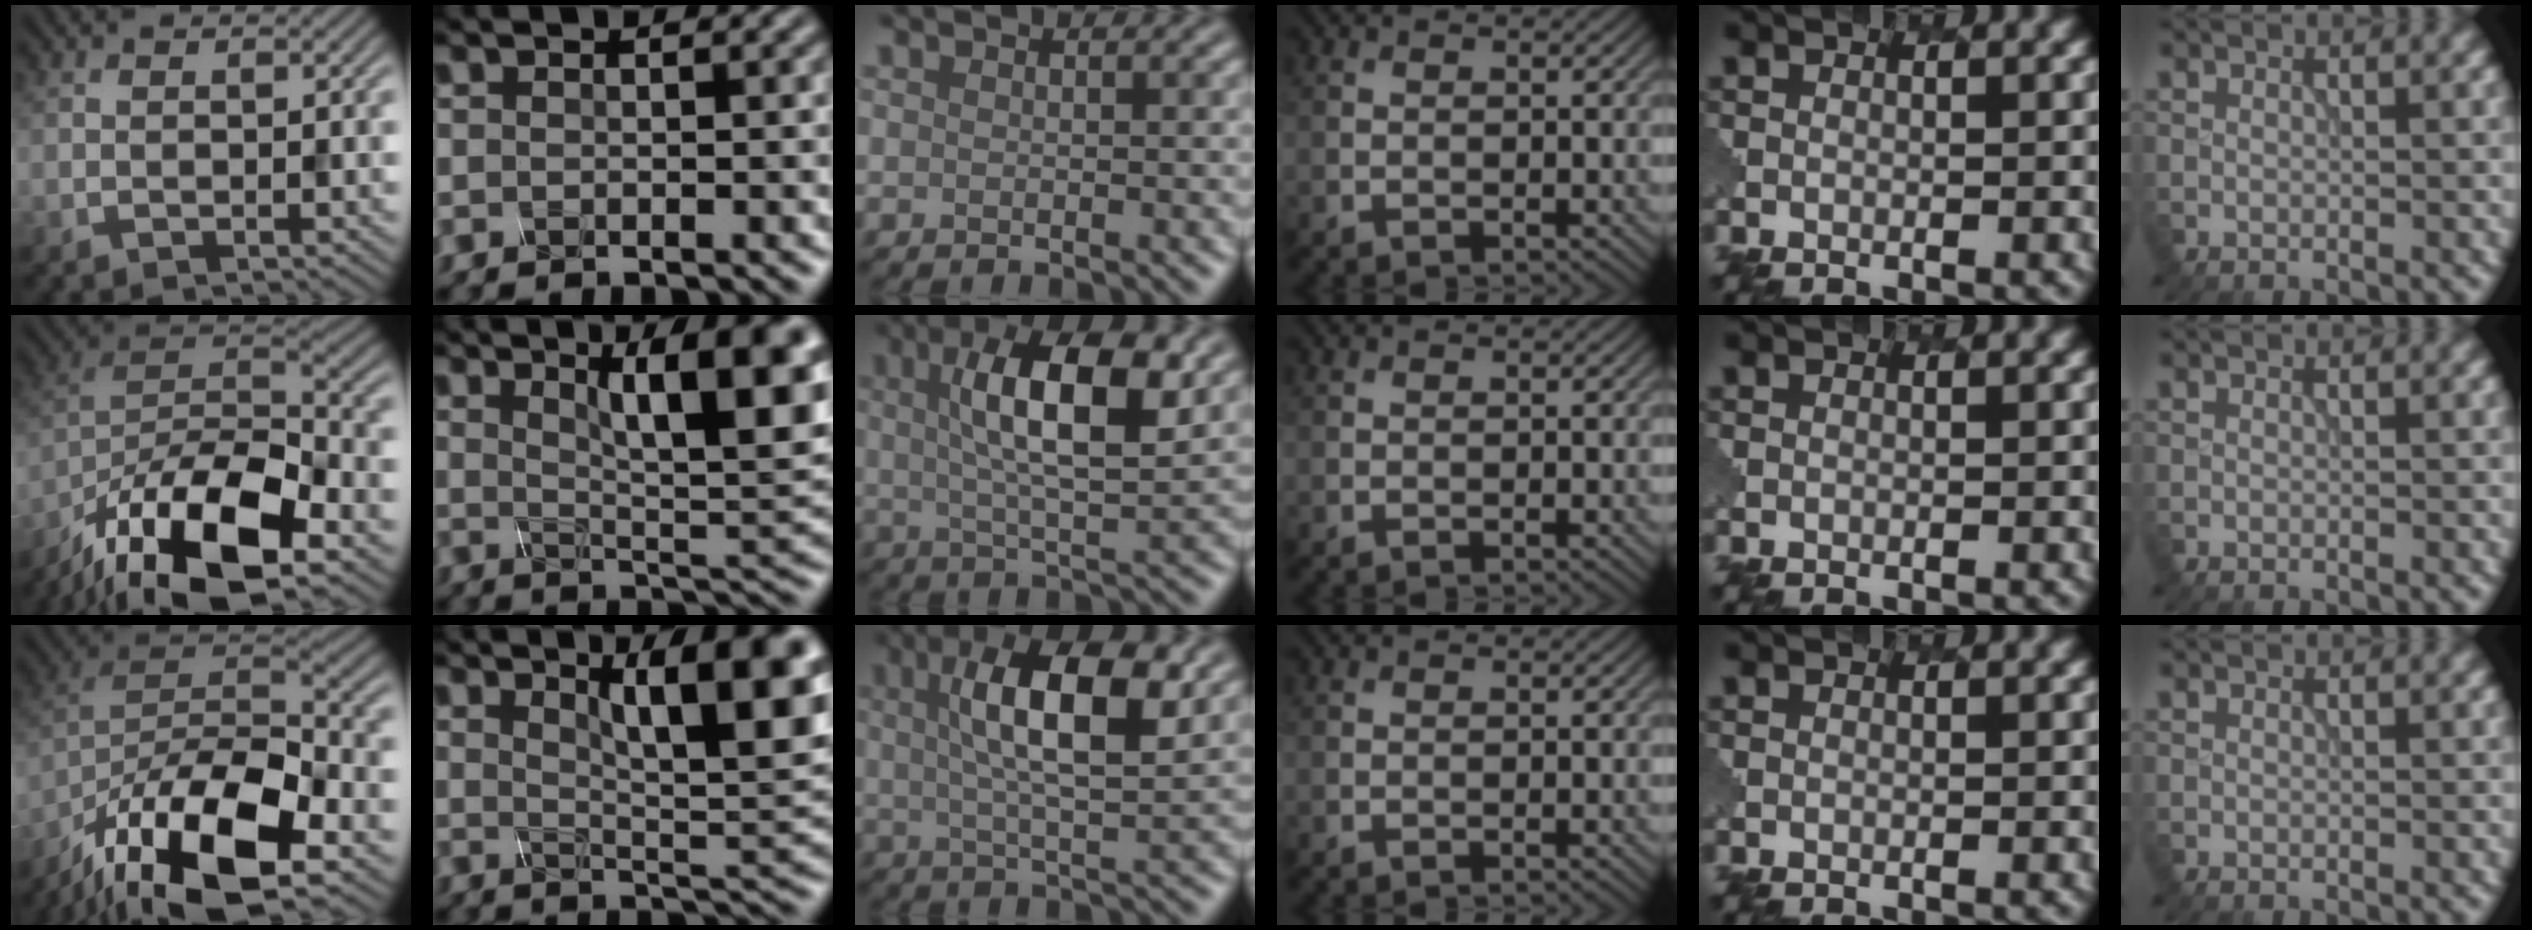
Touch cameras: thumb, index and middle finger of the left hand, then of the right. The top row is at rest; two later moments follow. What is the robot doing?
{"motion": "twist", "object": "rubiks cube"}